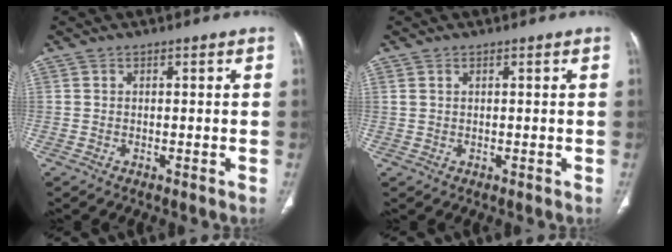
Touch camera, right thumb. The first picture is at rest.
{"total": 1.0, "force": [0.5, 0.6, 0.6], "torque": [-0.017, 0.008, 0.015]}